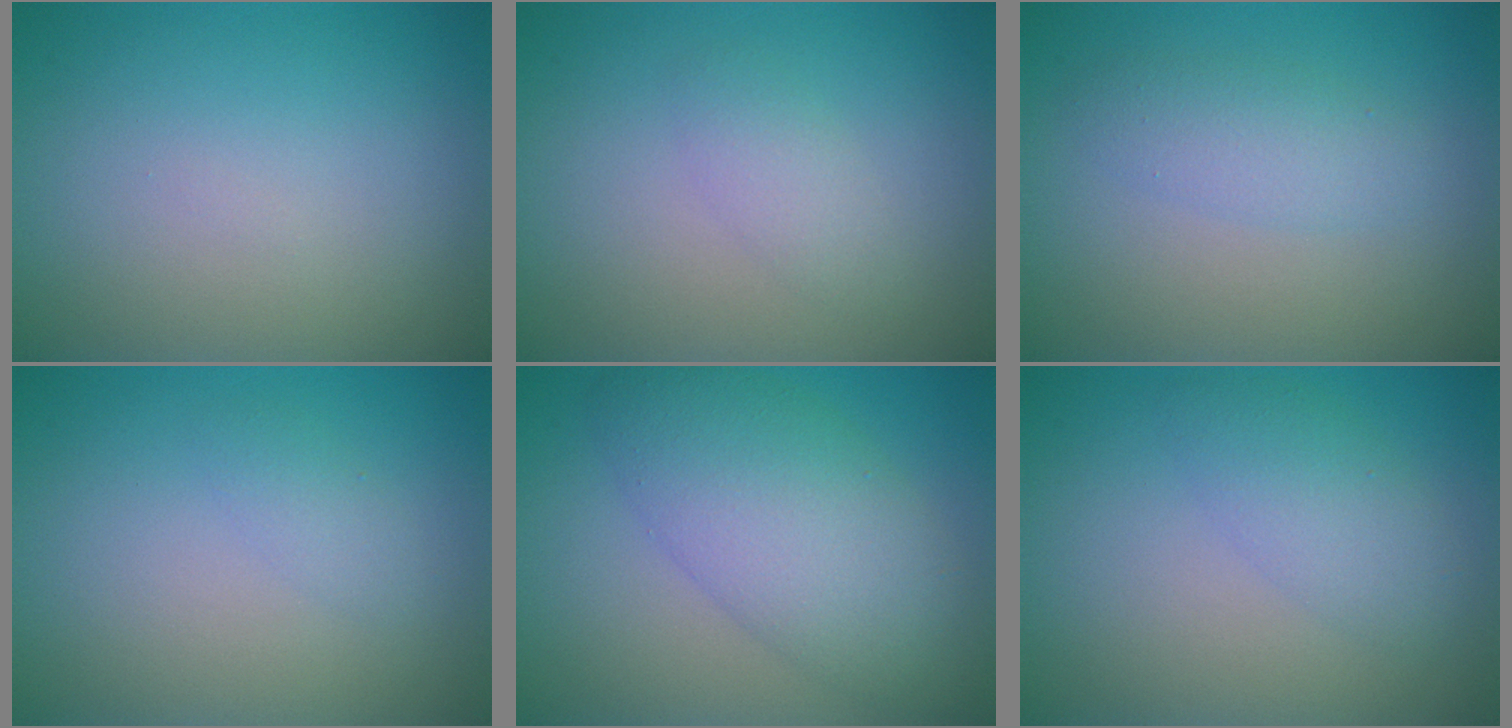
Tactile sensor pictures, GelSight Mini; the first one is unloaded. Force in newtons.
{"total": 1.6, "press": 1.6, "slide": 0.1}
{"total": 2.3, "press": 2.3, "slide": 0.1}
{"total": 1.1, "press": 1.1, "slide": 0.0}
{"total": 7.2, "press": 7.2, "slide": 0.1}
{"total": 2.8, "press": 2.8, "slide": 0.1}